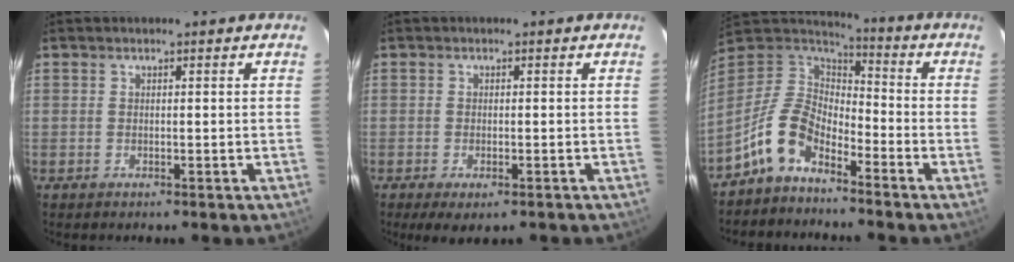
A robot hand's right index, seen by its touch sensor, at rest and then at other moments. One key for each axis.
{"total": 4.6, "fx": -2.9, "fy": 1.8, "fz": 3.1, "tx": -0.063, "ty": -0.020, "tz": -0.042}
{"total": 11.4, "fx": -6.9, "fy": 6.1, "fz": 6.8, "tx": -0.145, "ty": 0.019, "tz": -0.144}